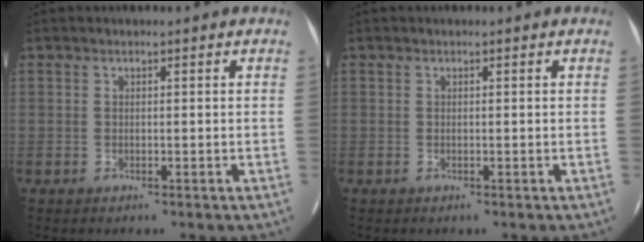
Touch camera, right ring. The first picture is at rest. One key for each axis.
{"total": 0.0}